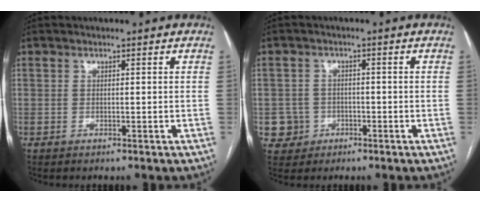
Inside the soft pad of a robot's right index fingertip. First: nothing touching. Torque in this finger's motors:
{"motor_torque": [-0.86, 0.81, -1.05, -0.21]}